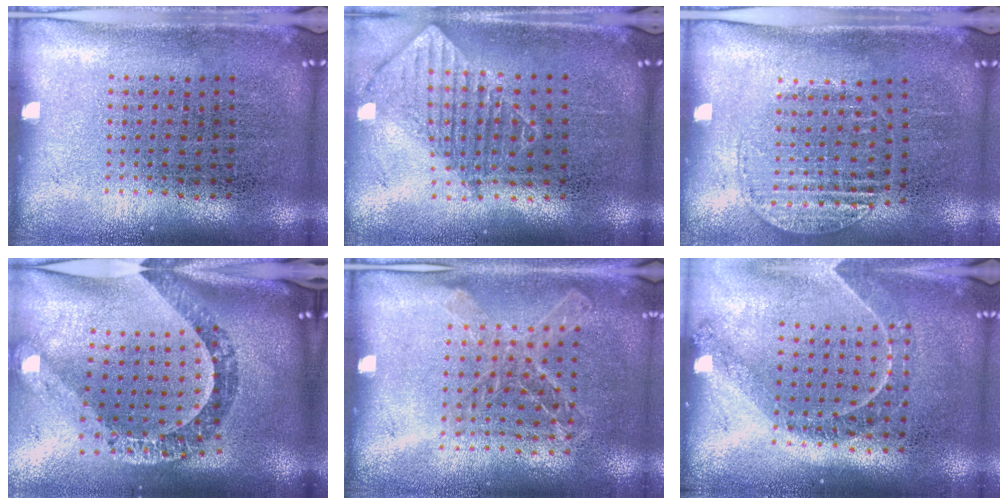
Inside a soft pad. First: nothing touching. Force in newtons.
{"total": 1.2, "press": 1.1, "slide": 0.6}
{"total": 1.2, "press": 1.1, "slide": 0.4}
{"total": 2.5, "press": 2.1, "slide": 1.3}
{"total": 1.1, "press": 1.1, "slide": 0.0}
{"total": 1.2, "press": 1.1, "slide": 0.4}